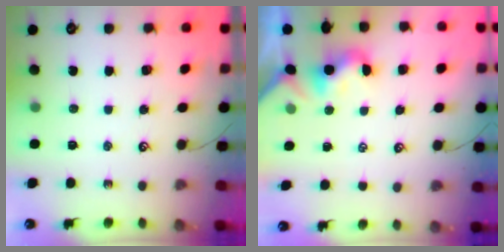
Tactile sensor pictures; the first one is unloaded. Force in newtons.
{"total": 1.8, "press": 1.8, "slide": 0.5}